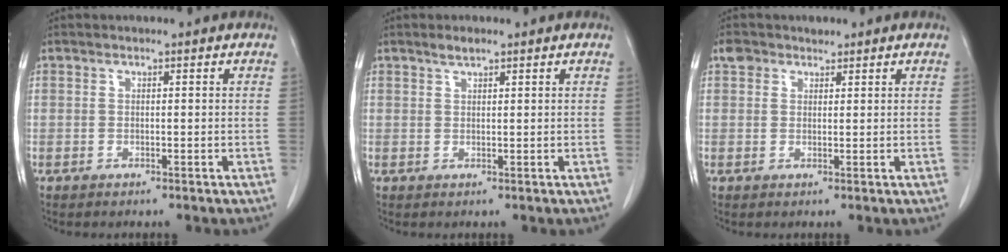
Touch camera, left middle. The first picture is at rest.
{"total": 1.5, "force": [1.2, 0.3, 0.8], "torque": [-0.020, 0.001, 0.024]}
{"total": 2.4, "force": [1.7, 1.7, 0.4], "torque": [-0.009, 0.012, 0.029]}